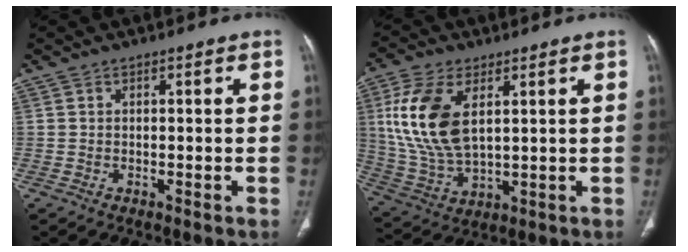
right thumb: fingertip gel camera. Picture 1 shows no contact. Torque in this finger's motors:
{"motor_torque": [1.48, 1.31, 0.93, -1.20, 0.40]}